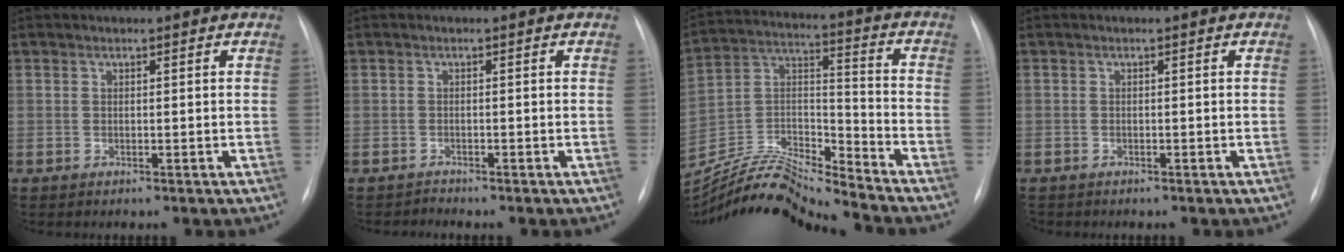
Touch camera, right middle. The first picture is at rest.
{"total": 0.8, "force": [-0.7, -0.1, -0.4], "torque": [0.003, -0.007, -0.011]}
{"total": 16.6, "force": [-15.6, -1.9, 5.3], "torque": [-0.099, 0.018, -0.292]}
{"total": 0.9, "force": [-0.7, 0.6, 0.0], "torque": [-0.010, 0.003, -0.011]}